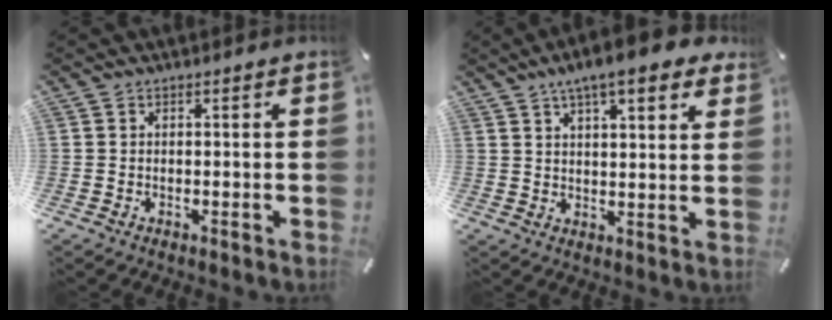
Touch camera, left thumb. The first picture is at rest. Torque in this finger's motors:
{"motor_torque": [0.83, 0.54, 1.39, -1.38, 0.30]}